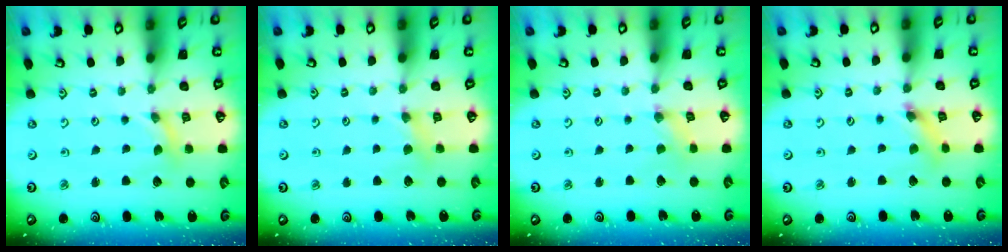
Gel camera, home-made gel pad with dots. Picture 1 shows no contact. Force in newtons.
{"total": 4.8, "press": 4.8, "slide": 0.5}
{"total": 1.4, "press": 1.3, "slide": 0.3}
{"total": 3.6, "press": 3.6, "slide": 0.6}